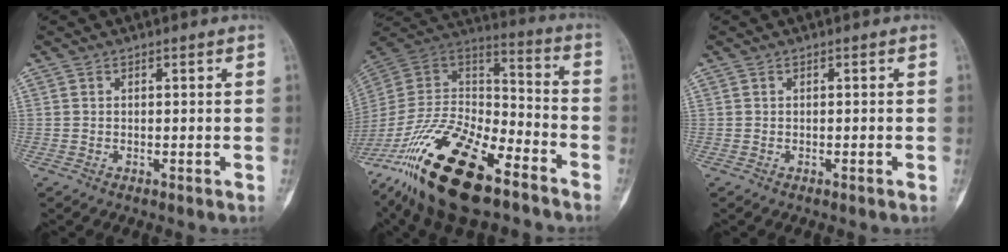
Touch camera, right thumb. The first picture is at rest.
{"total": 28.0, "force": [-17.8, 11.2, 18.5], "torque": [-0.366, 0.051, -0.318]}
{"total": 0.0}